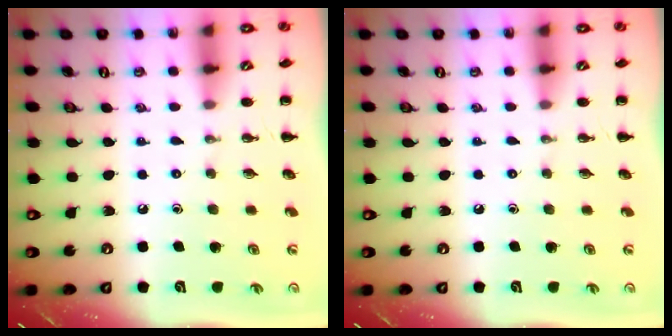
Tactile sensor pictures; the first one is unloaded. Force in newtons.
{"total": 0.0}